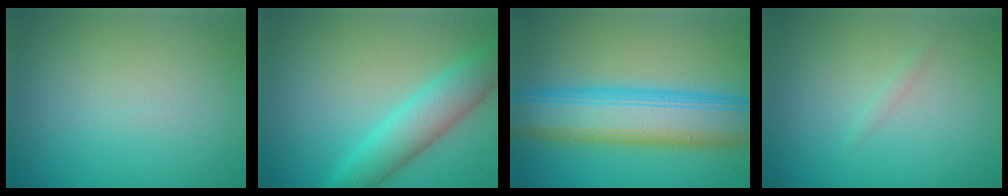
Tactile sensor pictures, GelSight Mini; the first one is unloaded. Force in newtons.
{"total": 4.9, "press": 4.9, "slide": 0.2}
{"total": 9.4, "press": 9.4, "slide": 0.3}
{"total": 0.5, "press": 0.5, "slide": 0.0}